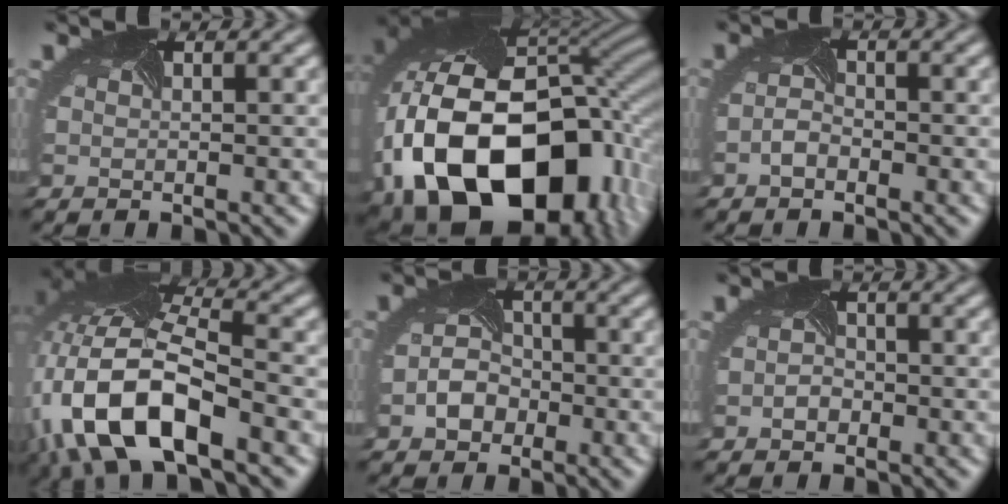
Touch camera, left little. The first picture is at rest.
{"total": 19.6, "force": [-5.1, 13.7, 13.1], "torque": [-0.277, -0.046, -0.050]}
{"total": 1.3, "force": [-1.2, 0.1, 0.2], "torque": [-0.019, -0.003, -0.020]}
{"total": 13.7, "force": [-5.6, 6.1, 10.9], "torque": [-0.243, -0.013, -0.102]}
{"total": 2.5, "force": [-1.6, 1.8, 0.8], "torque": [-0.025, -0.005, -0.024]}
{"total": 0.9, "force": [-0.9, 0.3, -0.1], "torque": [-0.013, -0.006, -0.011]}